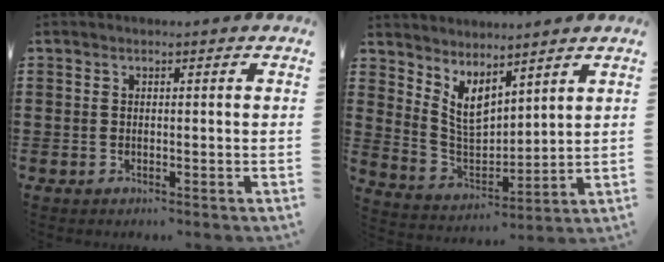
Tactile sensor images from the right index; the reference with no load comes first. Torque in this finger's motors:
{"motor_torque": [0.32, 0.00, 0.44, 0.12]}